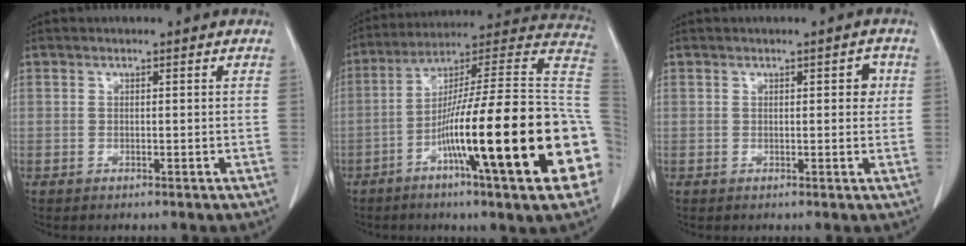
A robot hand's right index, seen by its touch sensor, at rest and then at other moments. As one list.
[{"total": 28.7, "force": [-7.3, 0.8, 27.8], "torque": [-0.324, -0.004, -0.133]}, {"total": 2.1, "force": [0.5, 1.1, 1.8], "torque": [-0.018, 0.011, 0.006]}]